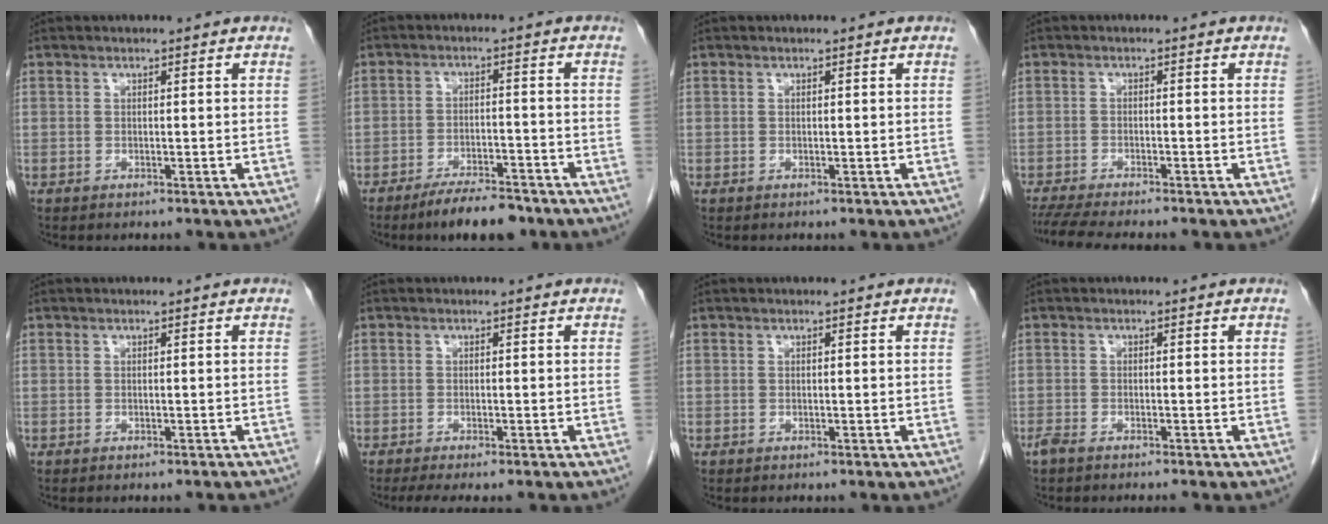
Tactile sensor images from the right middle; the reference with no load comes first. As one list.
[{"total": 8.2, "force": [-6.4, 2.2, 4.7], "torque": [-0.070, -0.008, -0.105]}, {"total": 0.0}, {"total": 8.7, "force": [-7.6, 0.6, 4.3], "torque": [-0.060, -0.015, -0.117]}, {"total": 2.8, "force": [-2.6, 0.5, 1.0], "torque": [-0.014, -0.006, -0.029]}, {"total": 4.9, "force": [-3.9, 0.7, 2.8], "torque": [-0.039, -0.011, -0.058]}, {"total": 0.0}, {"total": 3.3, "force": [-2.8, 0.5, 1.6], "torque": [-0.027, -0.006, -0.043]}]